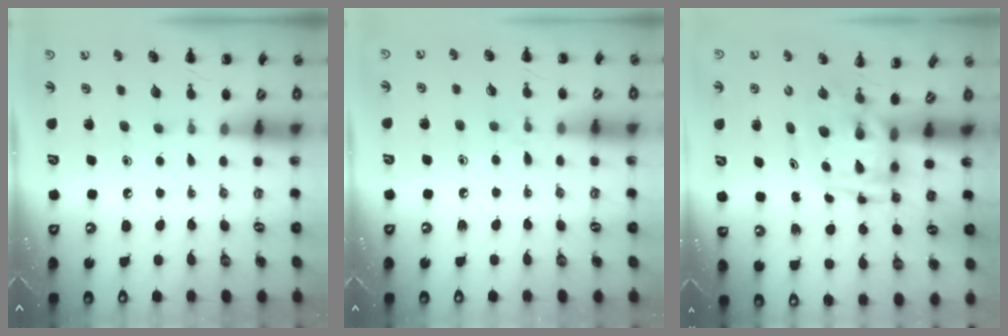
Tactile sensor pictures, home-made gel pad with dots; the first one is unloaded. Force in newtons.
{"total": 4.6, "press": 4.2, "slide": 1.8}
{"total": 3.2, "press": 3.1, "slide": 0.7}